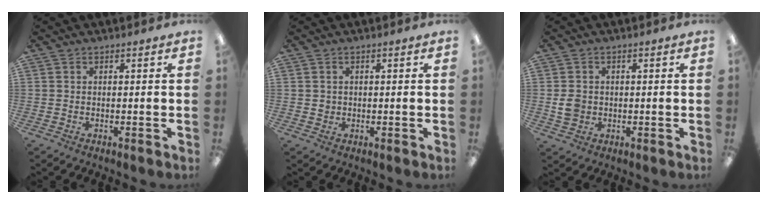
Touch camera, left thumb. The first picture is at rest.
{"total": 1.3, "force": [0.3, 1.3, 0.3], "torque": [-0.008, 0.005, 0.005]}
{"total": 4.3, "force": [-0.1, 3.8, 2.0], "torque": [-0.036, 0.003, -0.003]}